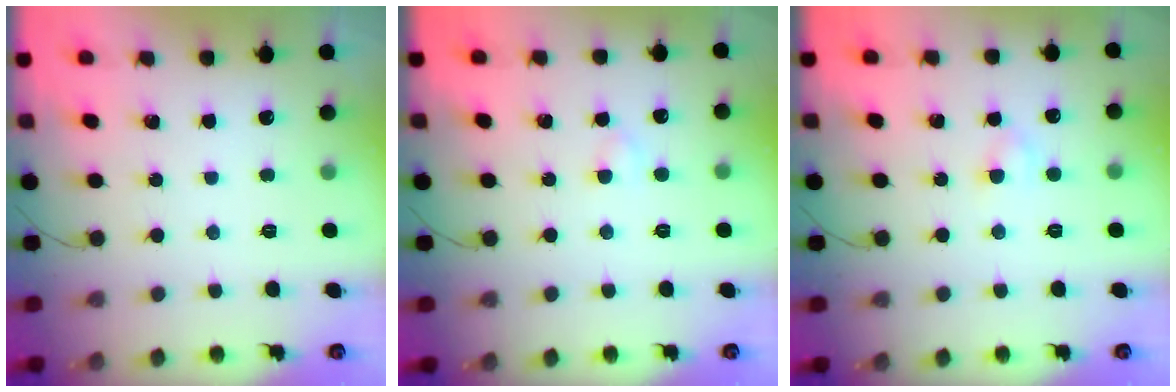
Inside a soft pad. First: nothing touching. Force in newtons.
{"total": 2.3, "press": 2.1, "slide": 0.9}
{"total": 2.9, "press": 2.7, "slide": 1.1}